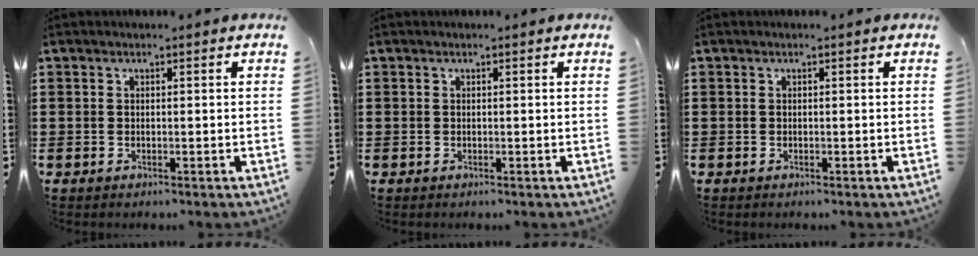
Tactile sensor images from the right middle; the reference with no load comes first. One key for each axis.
{"total": 0.0}
{"total": 0.0}